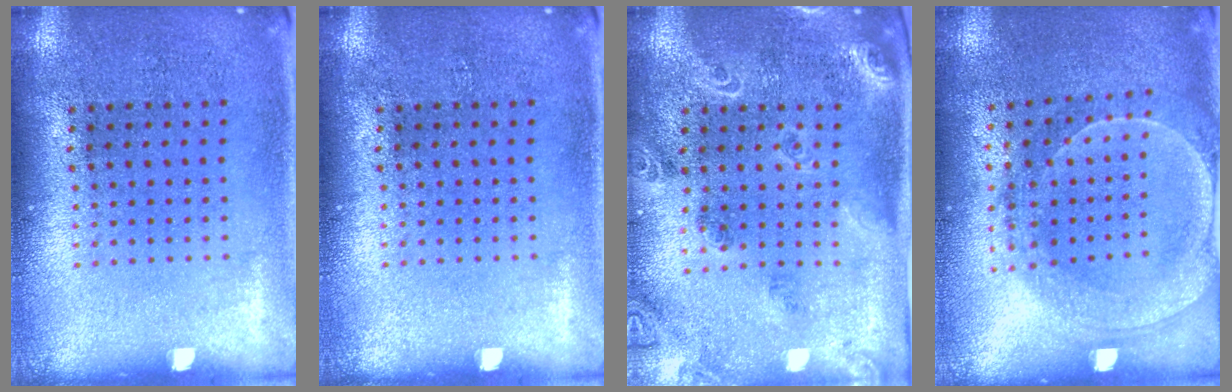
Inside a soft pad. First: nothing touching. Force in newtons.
{"total": 0.0}
{"total": 1.8, "press": 1.7, "slide": 0.4}
{"total": 1.8, "press": 1.8, "slide": 0.5}